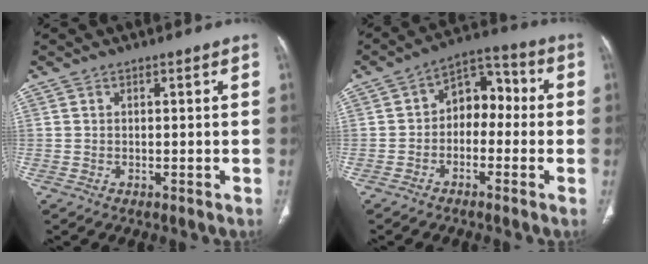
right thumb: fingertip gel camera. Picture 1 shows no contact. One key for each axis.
{"total": 8.6, "fx": -0.8, "fy": 6.1, "fz": 6.0, "tx": -0.051, "ty": 0.042, "tz": -0.032}